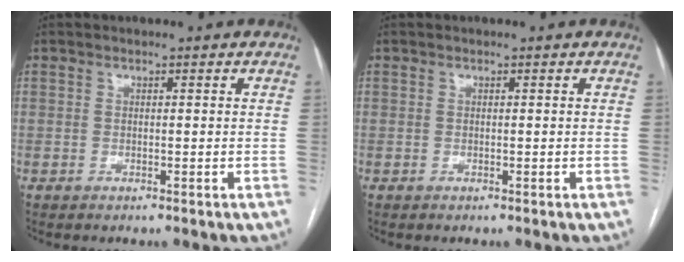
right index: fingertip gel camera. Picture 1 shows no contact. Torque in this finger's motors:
{"motor_torque": [0.01, 0.00, 0.00, 0.00]}